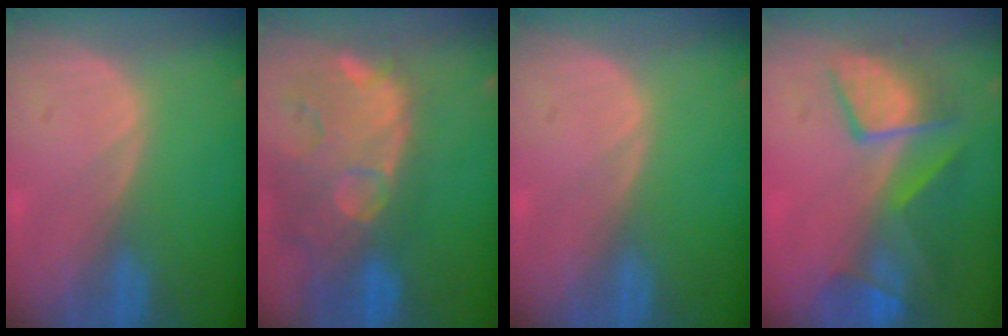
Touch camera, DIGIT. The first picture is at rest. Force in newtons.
{"total": 14.4, "press": 11.7, "slide": 8.5}
{"total": 0.0}
{"total": 8.6, "press": 8.2, "slide": 2.6}